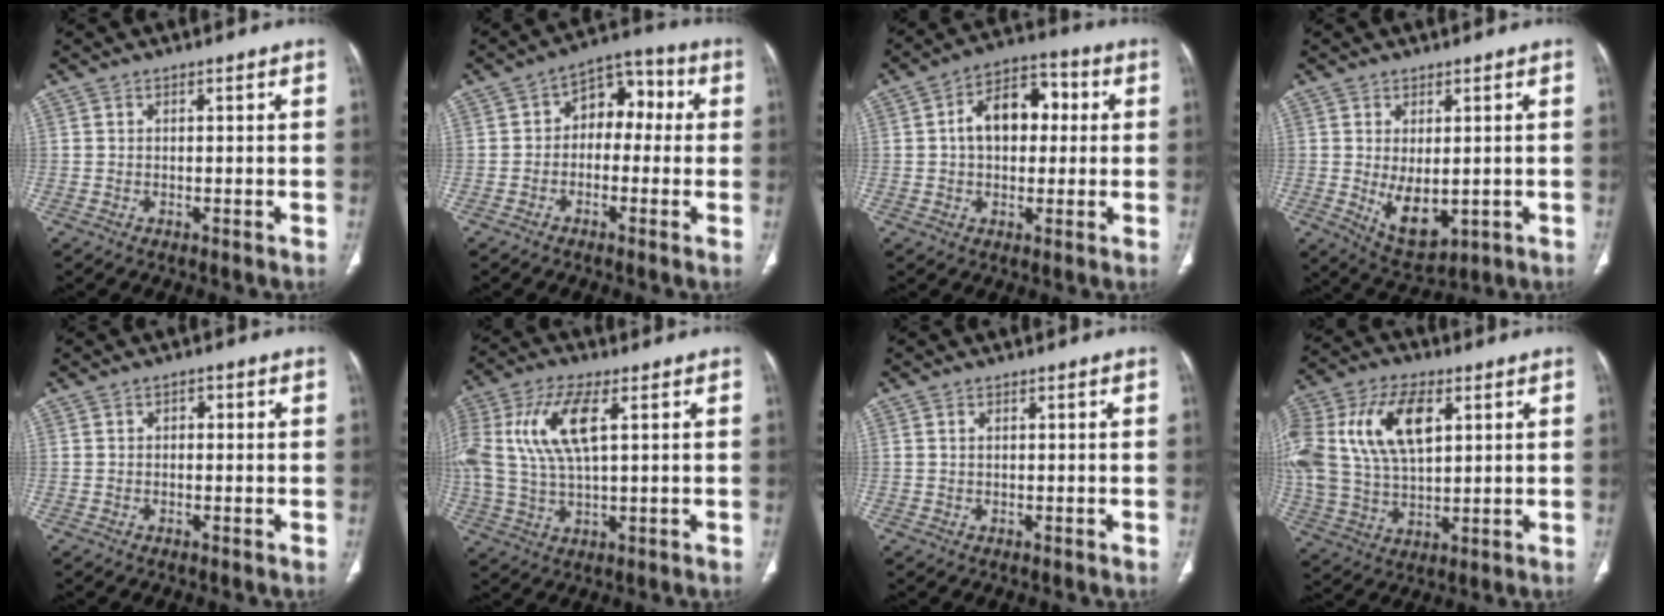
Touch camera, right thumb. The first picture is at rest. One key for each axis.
{"total": 8.6, "fx": 0.3, "fy": 6.0, "fz": 6.1, "tx": -0.046, "ty": 0.039, "tz": -0.012}
{"total": 11.9, "fx": 1.6, "fy": 7.7, "fz": 8.9, "tx": -0.116, "ty": 0.029, "tz": 0.018}
{"total": 7.9, "fx": -0.8, "fy": 4.1, "fz": 6.8, "tx": -0.099, "ty": -0.015, "tz": 0.008}
{"total": 1.3, "fx": 0.3, "fy": 0.9, "fz": 0.9, "tx": -0.007, "ty": 0.004, "tz": 0.001}
{"total": 14.7, "fx": 3.8, "fy": 6.0, "fz": 12.9, "tx": -0.294, "ty": 0.007, "tz": 0.073}
{"total": 0.6, "fx": 0.3, "fy": 0.2, "fz": 0.5, "tx": -0.013, "ty": 0.004, "tz": 0.007}
{"total": 23.0, "fx": 6.8, "fy": 13.4, "fz": 17.4, "tx": -0.385, "ty": 0.012, "tz": 0.126}